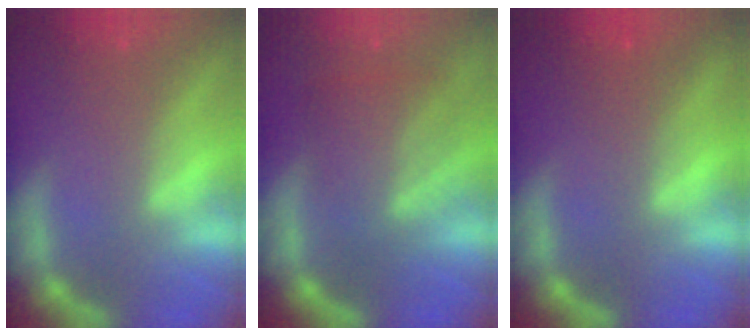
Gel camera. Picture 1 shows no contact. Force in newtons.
{"total": 6.5}
{"total": 1.5}